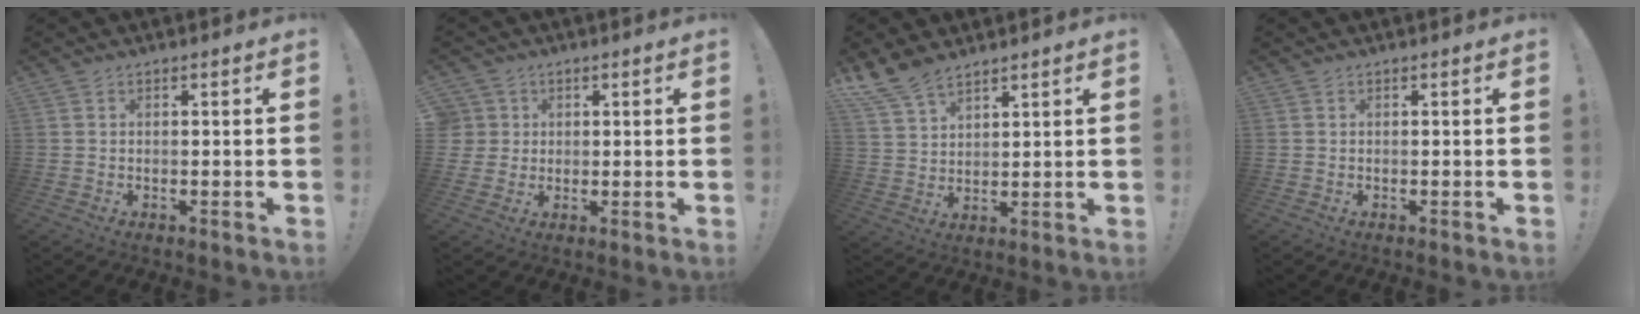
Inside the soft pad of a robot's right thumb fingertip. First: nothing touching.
{"total": 4.6, "force": [1.3, 4.4, 0.5], "torque": [-0.013, 0.000, 0.028]}
{"total": 9.2, "force": [7.3, 4.4, 3.5], "torque": [-0.078, -0.038, 0.147]}
{"total": 0.0}